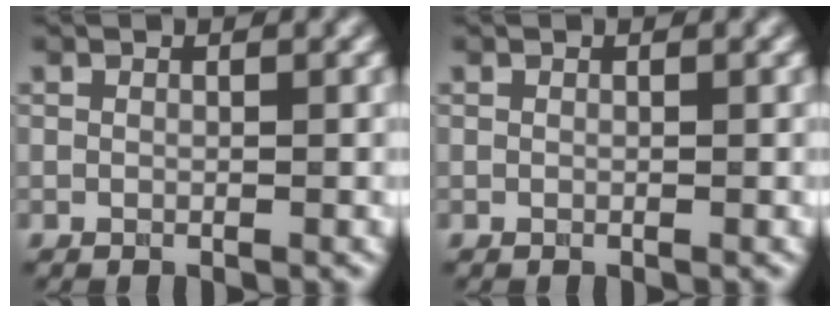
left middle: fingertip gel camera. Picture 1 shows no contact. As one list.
[{"total": 0.0}]